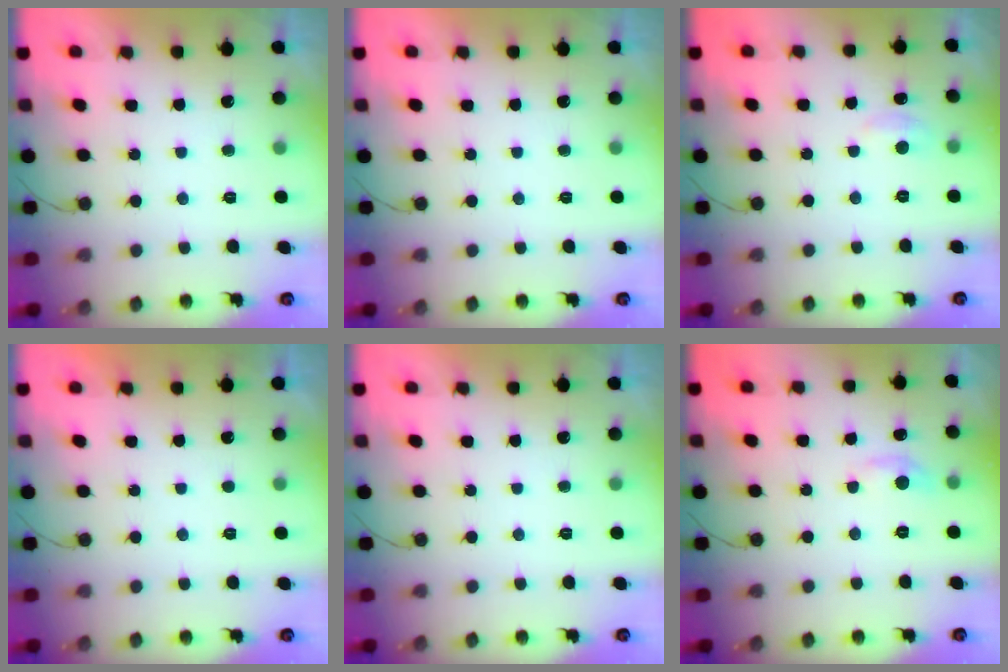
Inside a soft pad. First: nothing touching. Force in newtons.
{"total": 0.0}
{"total": 3.4, "press": 3.4, "slide": 0.4}
{"total": 0.0}
{"total": 0.0}
{"total": 5.0, "press": 4.9, "slide": 0.8}